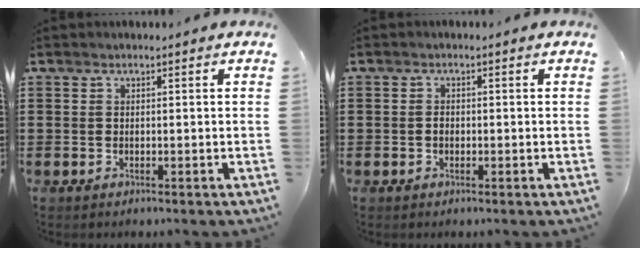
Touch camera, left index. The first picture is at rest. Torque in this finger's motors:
{"motor_torque": [0.22, 0.20, 0.06, 0.01]}